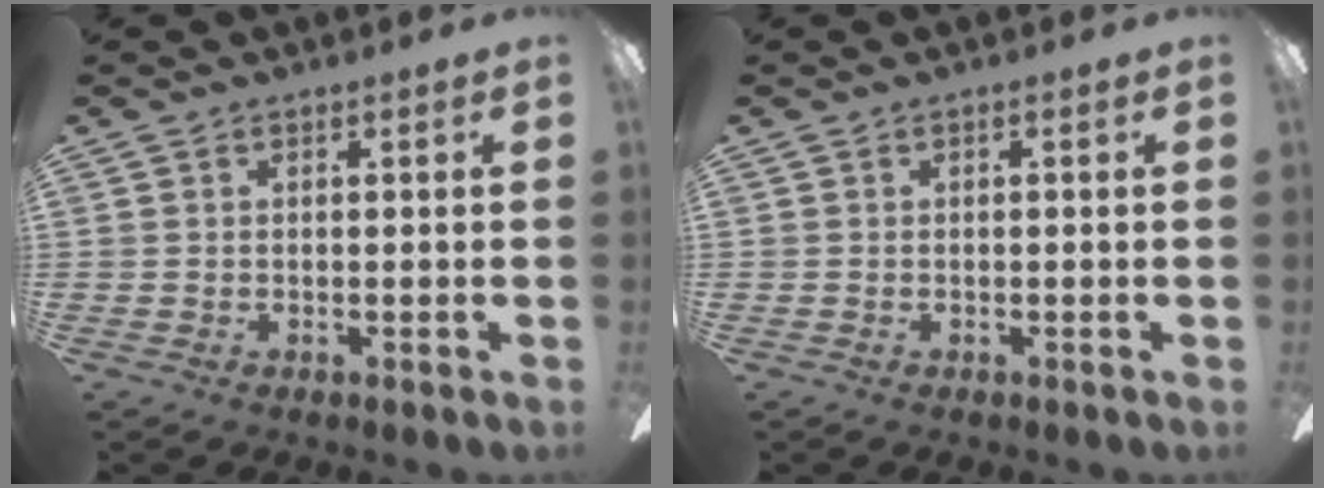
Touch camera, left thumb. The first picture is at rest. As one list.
[{"total": 0.0}]